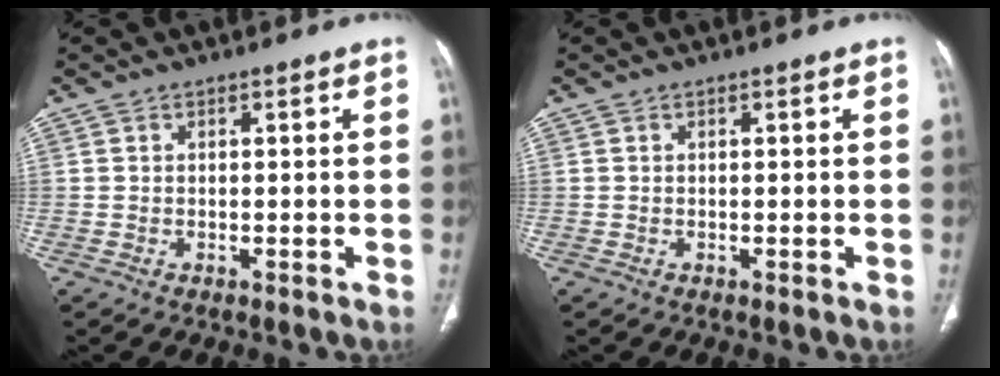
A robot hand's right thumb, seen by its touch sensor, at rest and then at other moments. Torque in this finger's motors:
{"motor_torque": [-0.03, 0.01, -0.11, -0.10, -0.01]}